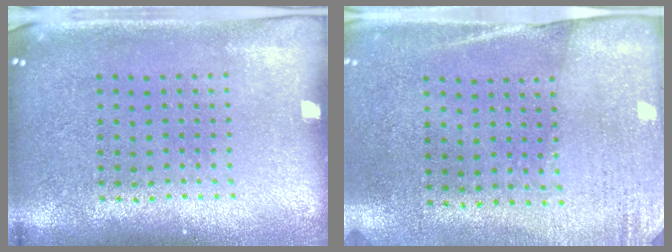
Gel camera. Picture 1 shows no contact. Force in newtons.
{"total": 2.6, "press": 2.3, "slide": 1.3}